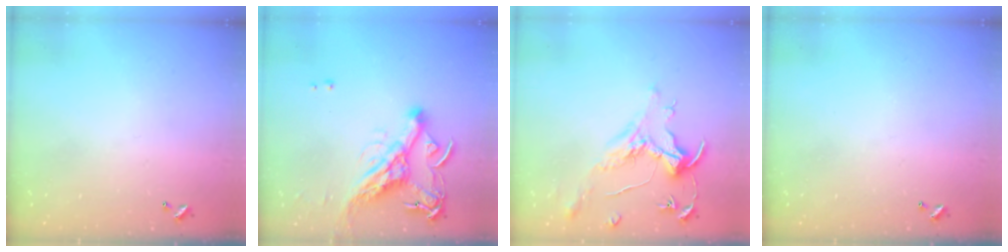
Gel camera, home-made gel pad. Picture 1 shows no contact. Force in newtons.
{"total": 11.1, "press": 10.9, "slide": 1.7}
{"total": 1.4, "press": 1.2, "slide": 0.7}
{"total": 0.0}